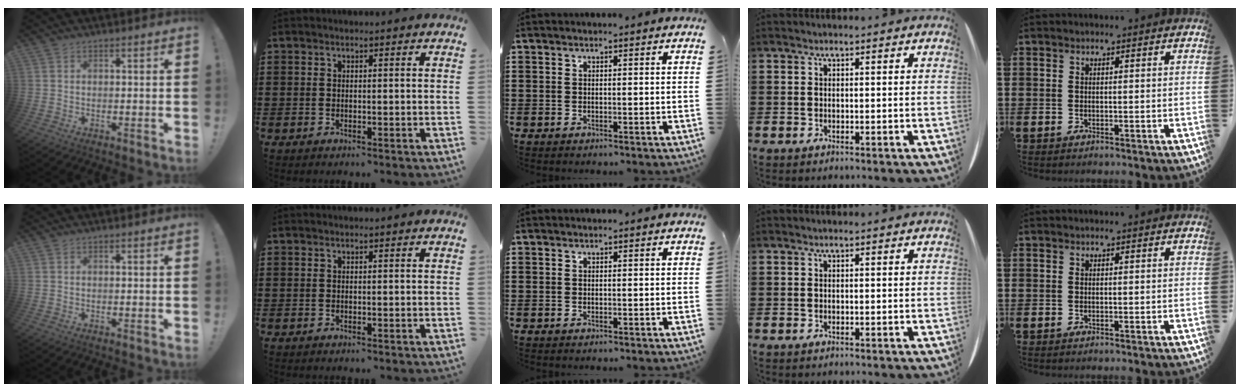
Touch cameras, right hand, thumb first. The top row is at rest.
{}